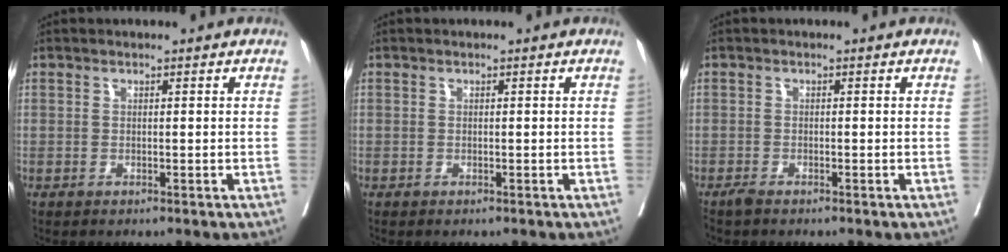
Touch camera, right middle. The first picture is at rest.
{"total": 0.0}
{"total": 0.9, "force": [-0.9, 0.0, 0.4], "torque": [-0.016, -0.004, -0.017]}